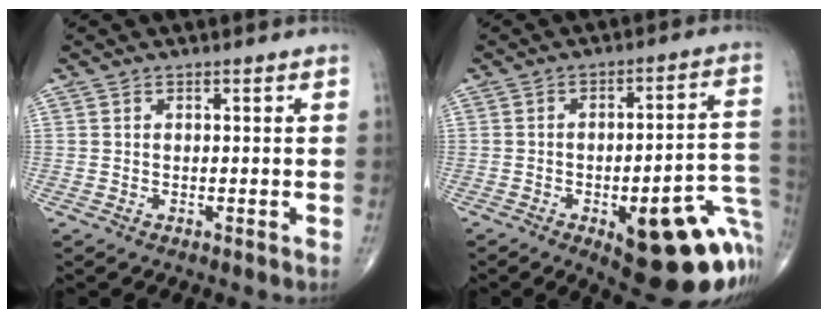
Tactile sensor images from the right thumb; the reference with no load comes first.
{"total": 23.1, "force": [-8.4, 8.0, 20.0], "torque": [-0.174, 0.038, -0.089]}